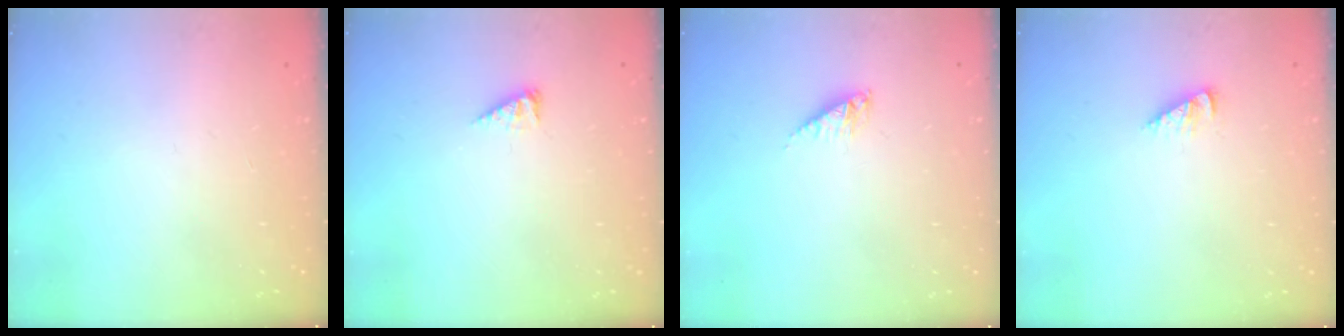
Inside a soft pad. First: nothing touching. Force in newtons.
{"total": 2.8, "press": 2.8, "slide": 0.4}
{"total": 4.3, "press": 4.3, "slide": 0.3}
{"total": 2.5, "press": 2.5, "slide": 0.1}